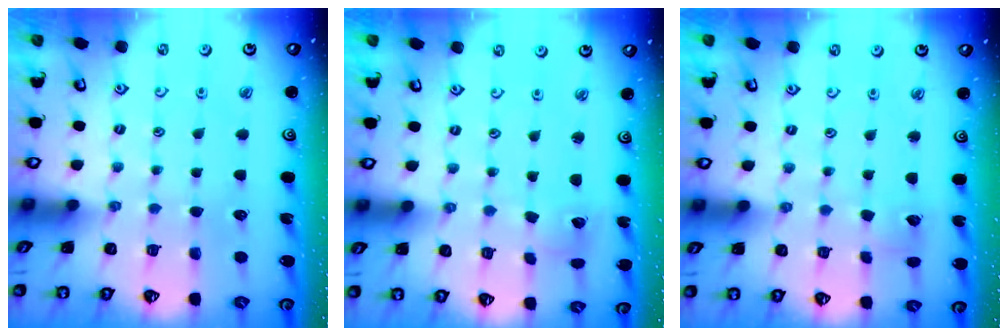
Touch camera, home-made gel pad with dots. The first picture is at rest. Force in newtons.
{"total": 2.2, "press": 2.2, "slide": 0.3}
{"total": 4.7, "press": 4.7, "slide": 0.5}